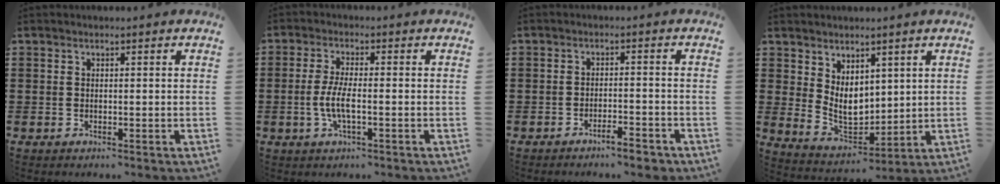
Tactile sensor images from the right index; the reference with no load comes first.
{"total": 4.7, "force": [-1.1, 1.1, 4.4], "torque": [-0.104, -0.005, -0.030]}
{"total": 3.5, "force": [-3.0, 0.2, 1.8], "torque": [-0.032, -0.004, -0.055]}
{"total": 6.1, "force": [2.7, 4.2, 3.5], "torque": [-0.080, -0.006, 0.052]}